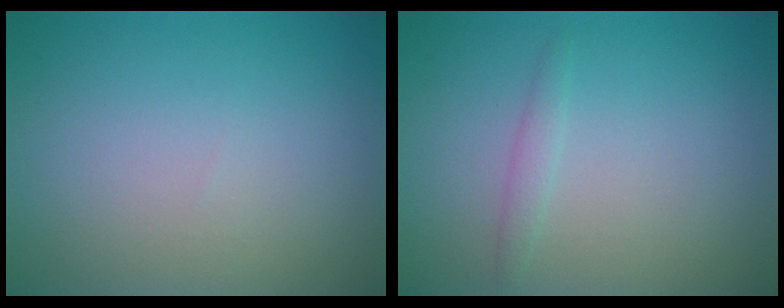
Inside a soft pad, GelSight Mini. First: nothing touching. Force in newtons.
{"total": 1.0, "press": 1.0, "slide": 0.1}